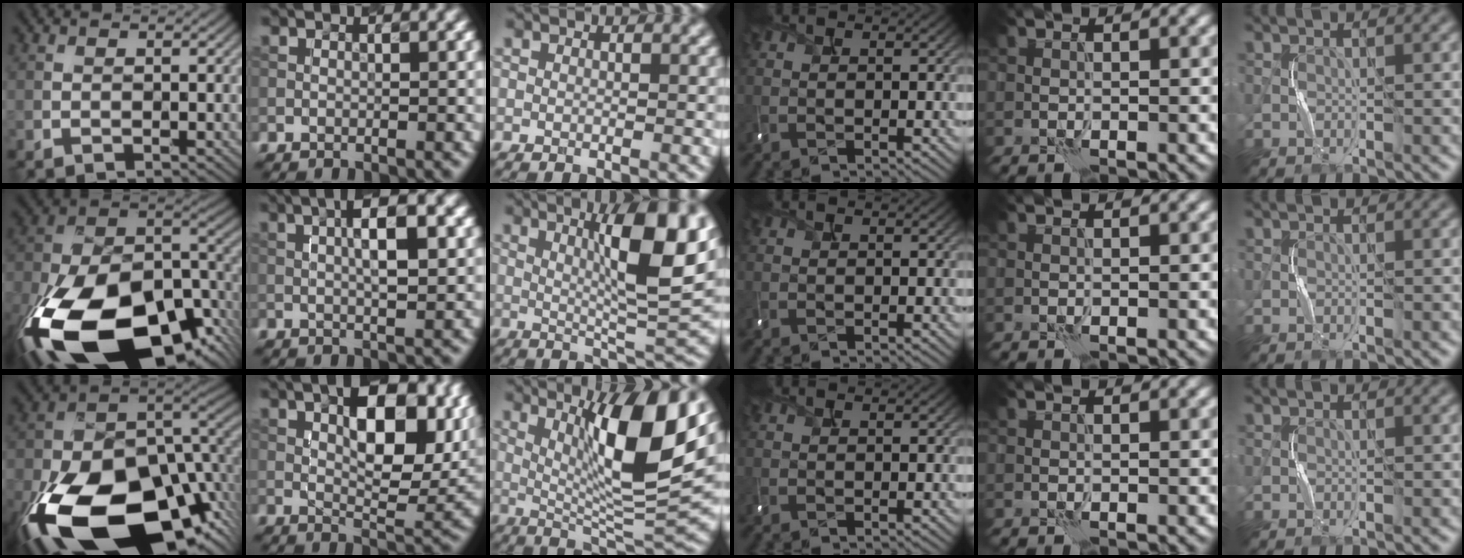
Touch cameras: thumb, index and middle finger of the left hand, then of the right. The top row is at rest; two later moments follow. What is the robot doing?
{"motion": "shake", "object": "tambourine"}